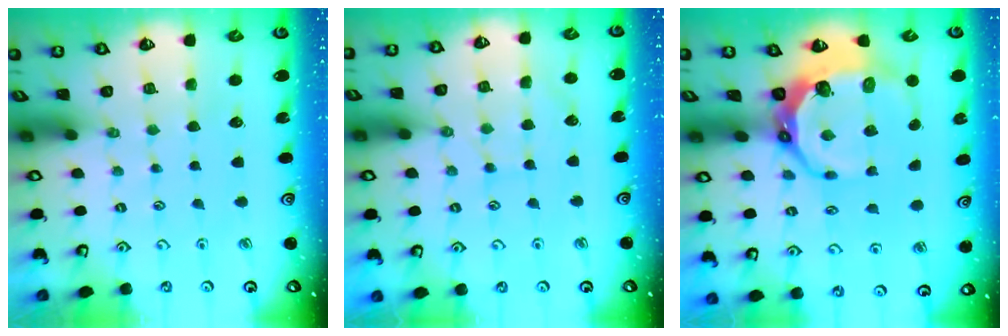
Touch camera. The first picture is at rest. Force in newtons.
{"total": 4.9, "press": 4.9, "slide": 0.3}
{"total": 11.5, "press": 10.6, "slide": 4.4}